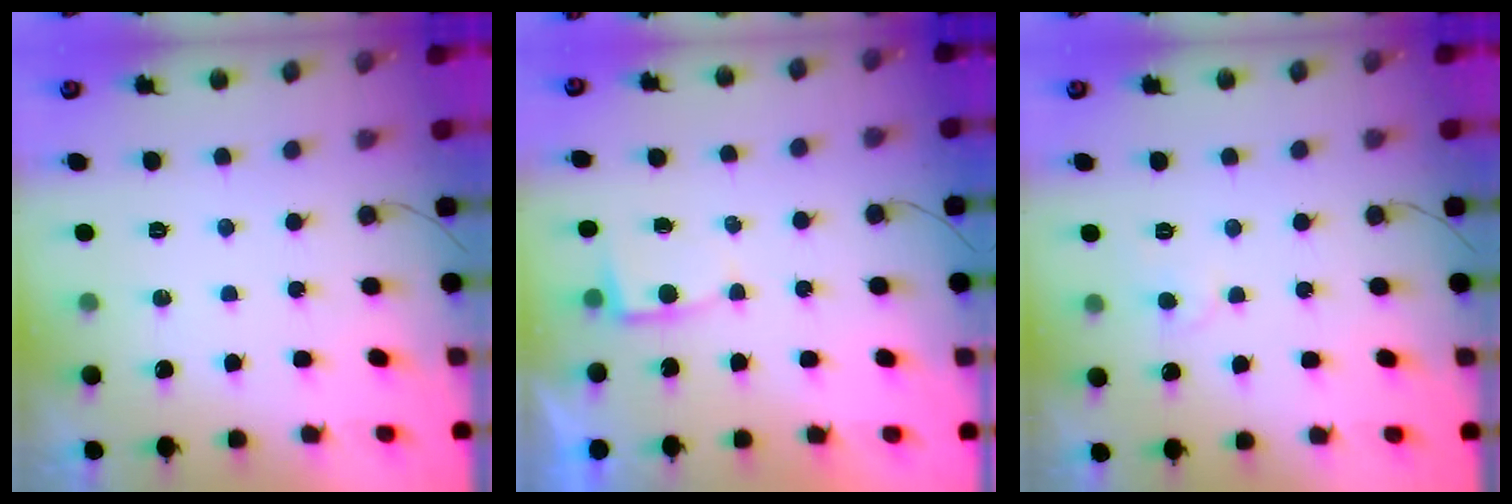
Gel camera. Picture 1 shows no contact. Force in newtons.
{"total": 2.6, "press": 2.6, "slide": 0.3}
{"total": 4.7, "press": 4.7, "slide": 0.4}